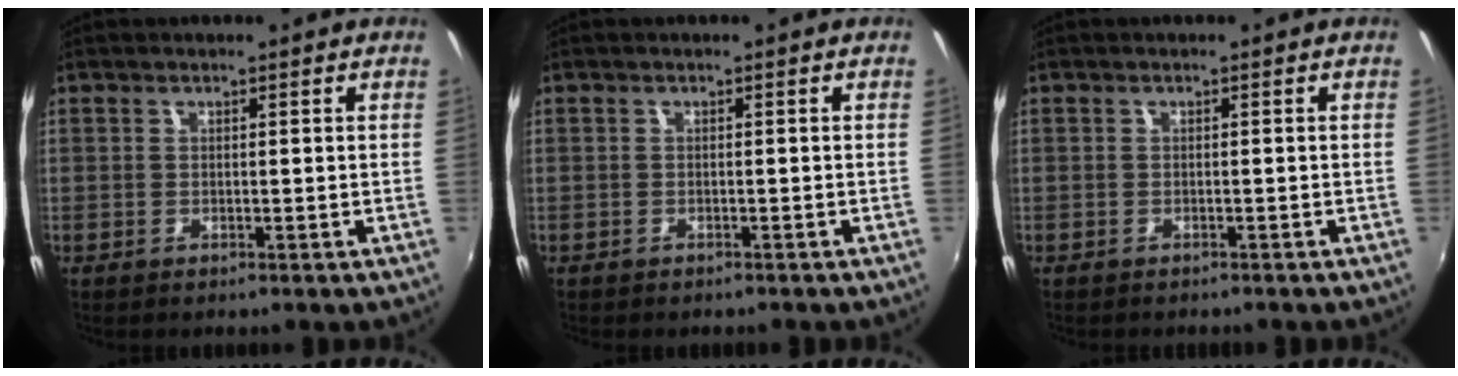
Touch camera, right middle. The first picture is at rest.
{"total": 1.1, "force": [-0.9, 0.4, 0.2], "torque": [-0.010, -0.003, -0.012]}
{"total": 1.3, "force": [-1.2, 0.4, 0.3], "torque": [-0.011, -0.006, -0.015]}